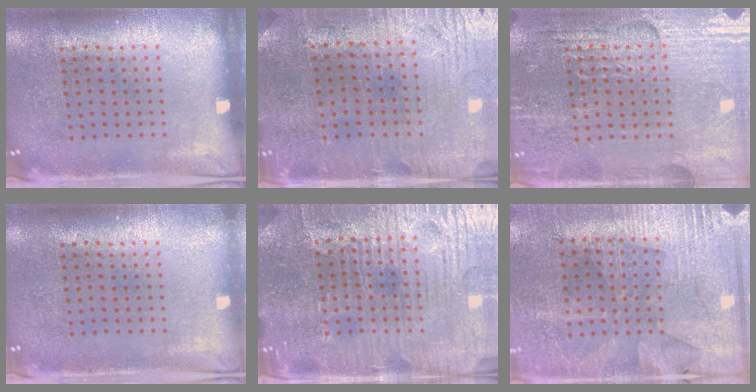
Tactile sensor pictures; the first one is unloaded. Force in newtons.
{"total": 0.9, "press": 0.7, "slide": 0.6}
{"total": 4.3, "press": 4.2, "slide": 1.2}
{"total": 0.6, "press": 0.6, "slide": 0.1}
{"total": 5.3, "press": 5.0, "slide": 1.5}
{"total": 2.8, "press": 2.7, "slide": 0.7}